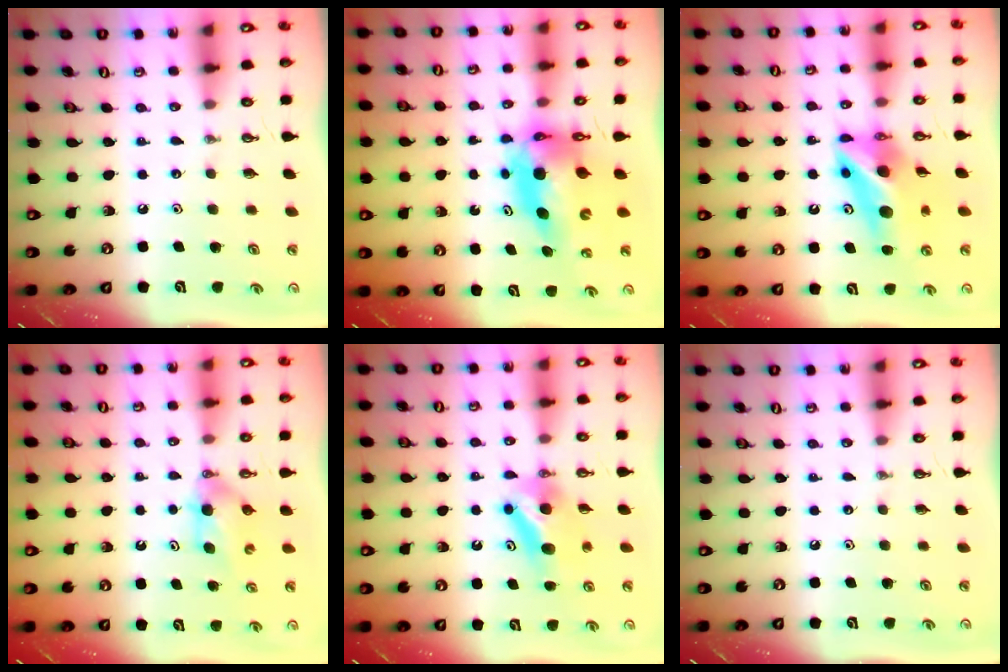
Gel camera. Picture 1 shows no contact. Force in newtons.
{"total": 9.4, "press": 9.4, "slide": 1.1}
{"total": 12.8, "press": 12.8, "slide": 1.3}
{"total": 4.4, "press": 4.3, "slide": 0.9}
{"total": 6.5, "press": 6.3, "slide": 1.6}
{"total": 0.0}